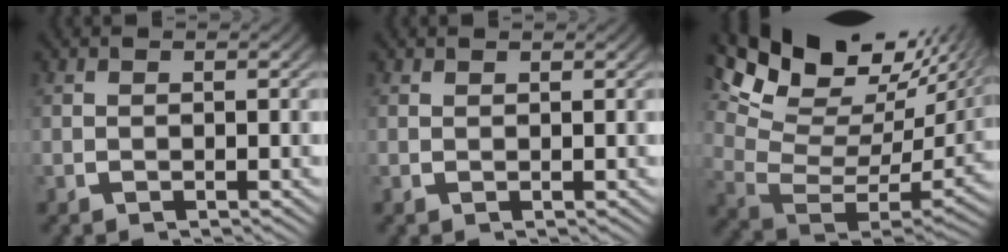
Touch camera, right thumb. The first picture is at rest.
{"total": 0.5, "force": [0.5, -0.1, -0.1], "torque": [0.005, -0.002, 0.011]}
{"total": 14.2, "force": [5.1, 8.6, 10.1], "torque": [-0.165, 0.001, 0.073]}